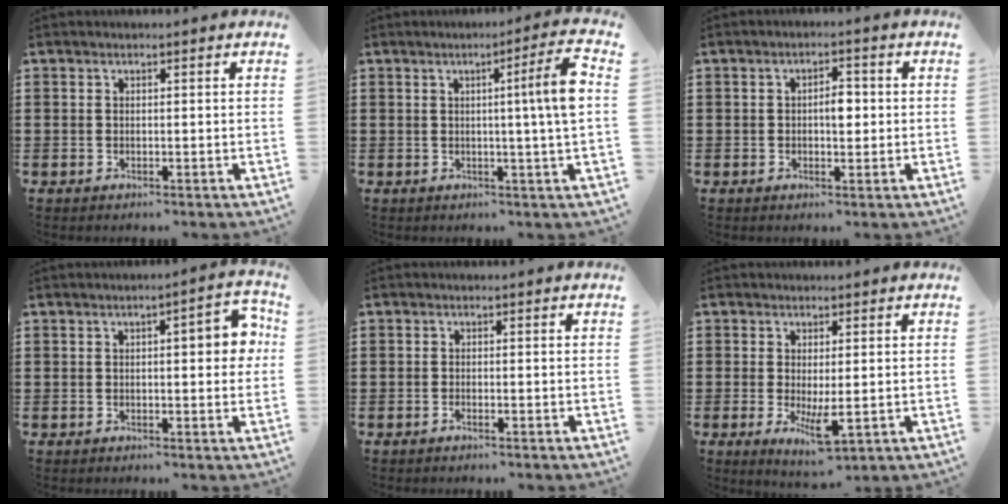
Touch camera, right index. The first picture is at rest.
{"total": 7.0, "force": [0.9, -0.7, 7.0], "torque": [-0.103, -0.015, 0.002]}
{"total": 3.0, "force": [0.0, 1.4, 2.7], "torque": [-0.036, -0.001, -0.005]}
{"total": 5.4, "force": [0.7, 1.6, 5.1], "torque": [-0.072, 0.001, 0.004]}
{"total": 0.7, "force": [-0.6, 0.0, 0.4], "torque": [-0.008, -0.003, -0.011]}
{"total": 5.3, "force": [-0.8, 1.7, 4.9], "torque": [-0.092, -0.014, -0.012]}